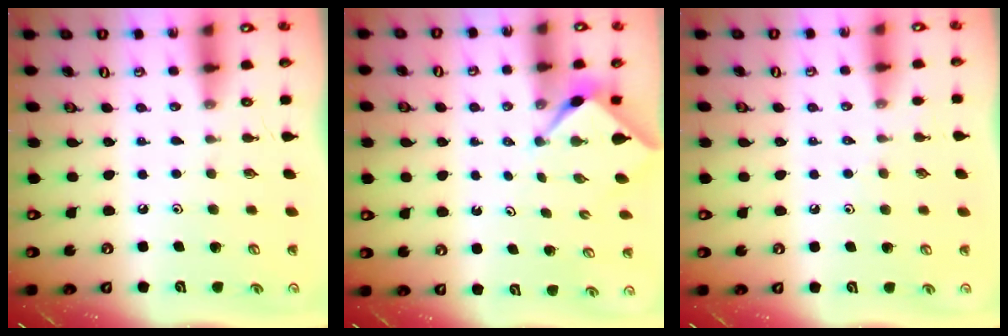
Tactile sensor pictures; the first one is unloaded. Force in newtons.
{"total": 2.3, "press": 2.3, "slide": 0.1}
{"total": 2.3, "press": 2.3, "slide": 0.4}